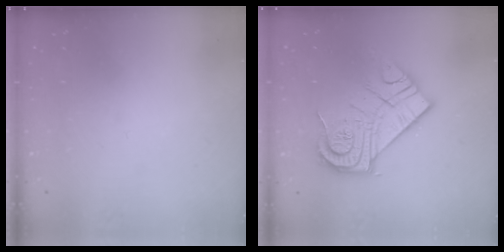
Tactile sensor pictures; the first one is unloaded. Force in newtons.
{"total": 18.1, "press": 18.0, "slide": 1.5}